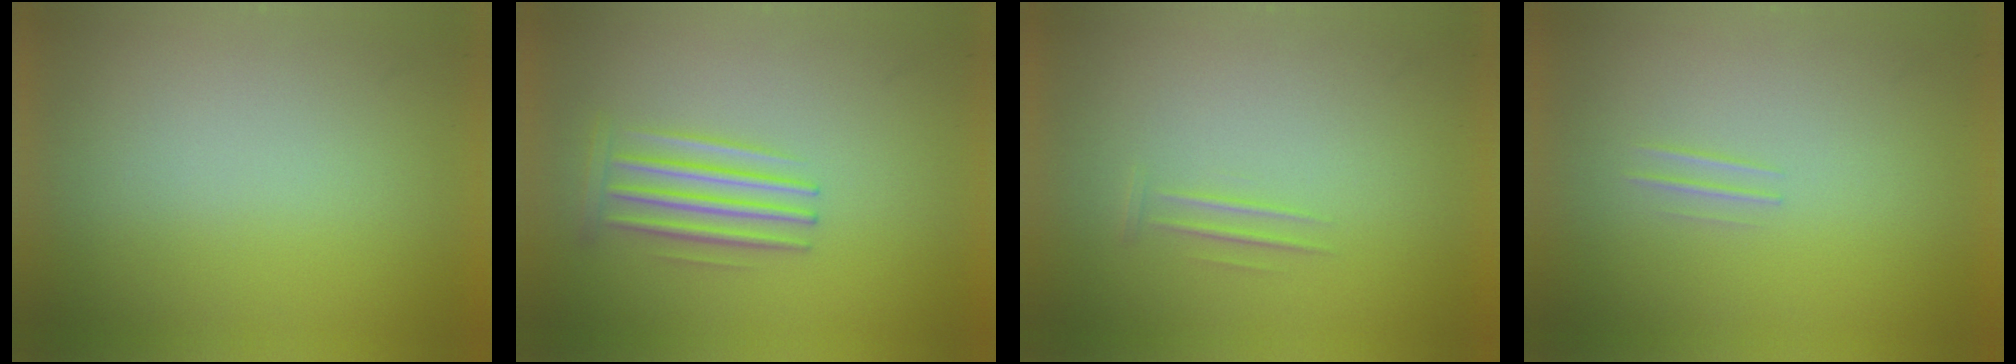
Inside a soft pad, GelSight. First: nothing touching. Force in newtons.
{"total": 2.8}
{"total": 1.1}
{"total": 1.0}